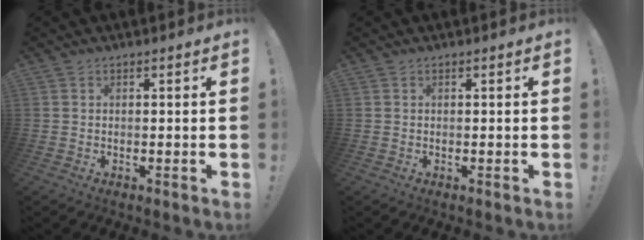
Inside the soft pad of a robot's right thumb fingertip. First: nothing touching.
{"total": 0.0}